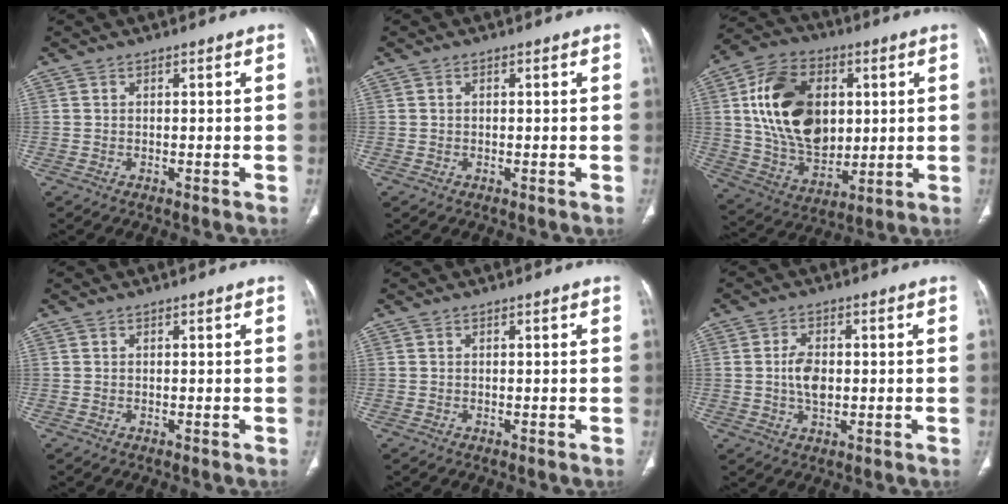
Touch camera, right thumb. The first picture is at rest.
{"total": 0.5, "force": [0.1, 0.4, 0.3], "torque": [-0.004, 0.002, -0.001]}
{"total": 21.2, "force": [3.9, 14.4, 15.1], "torque": [-0.240, -0.008, 0.079]}
{"total": 0.0}
{"total": 0.0}
{"total": 5.2, "force": [0.0, 3.1, 4.2], "torque": [-0.073, 0.002, 0.000]}